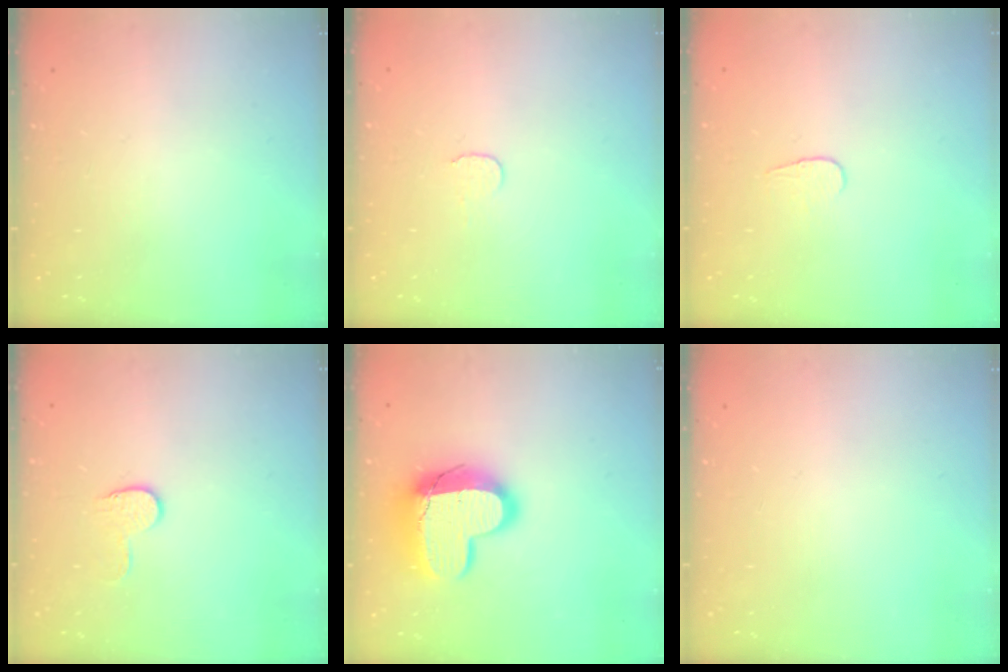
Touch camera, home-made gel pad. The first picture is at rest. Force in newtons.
{"total": 3.7, "press": 3.7, "slide": 0.3}
{"total": 3.8, "press": 3.8, "slide": 0.4}
{"total": 6.2, "press": 6.2, "slide": 0.4}
{"total": 15.8, "press": 15.7, "slide": 1.0}
{"total": 0.0}